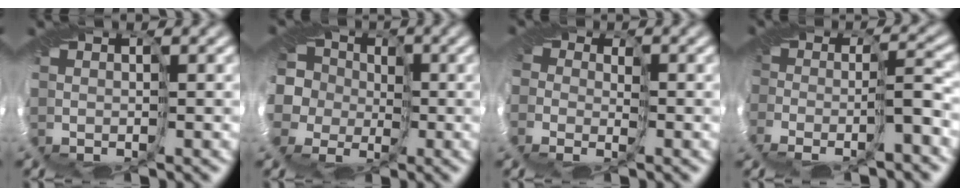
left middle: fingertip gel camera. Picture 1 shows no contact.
{"total": 6.8, "force": [-0.4, 6.5, 2.0], "torque": [-0.050, 0.020, -0.066]}
{"total": 2.7, "force": [-0.9, 2.5, 0.6], "torque": [0.002, -0.014, -0.026]}
{"total": 3.6, "force": [-3.3, 0.2, 1.5], "torque": [-0.008, -0.026, -0.070]}